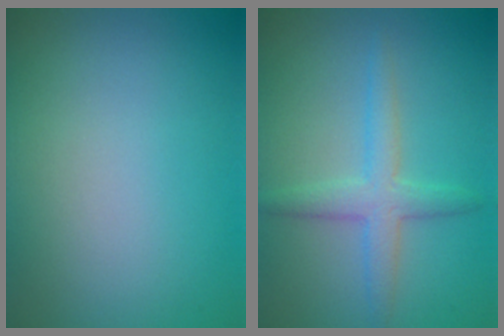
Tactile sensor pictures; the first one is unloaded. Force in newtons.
{"total": 3.0, "press": 3.0, "slide": 0.1}